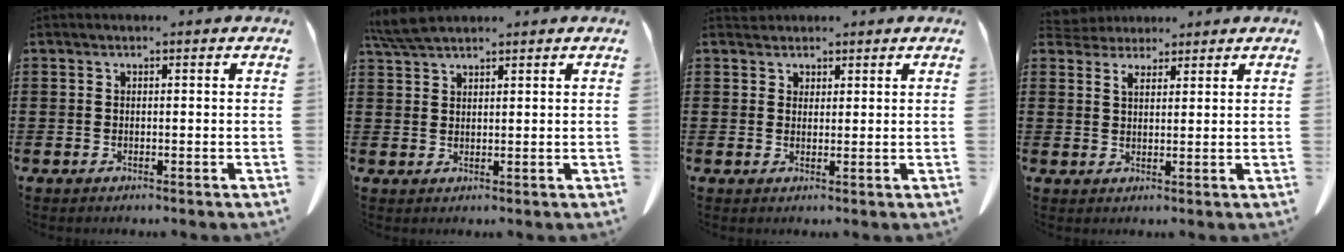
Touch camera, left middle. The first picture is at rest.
{"total": 4.1, "force": [3.4, 0.6, 2.1], "torque": [-0.051, -0.005, 0.067]}
{"total": 2.0, "force": [1.8, 0.9, -0.1], "torque": [0.004, -0.001, 0.036]}
{"total": 2.7, "force": [2.4, 1.0, 0.8], "torque": [-0.025, -0.001, 0.046]}